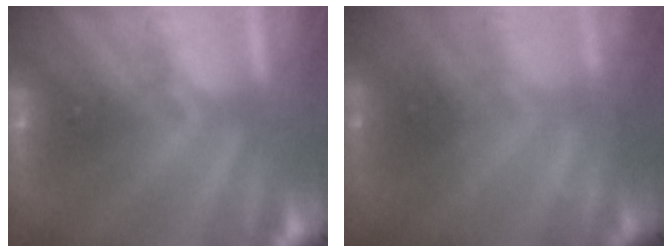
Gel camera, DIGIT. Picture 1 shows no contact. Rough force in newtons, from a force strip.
{"total": 2.3}